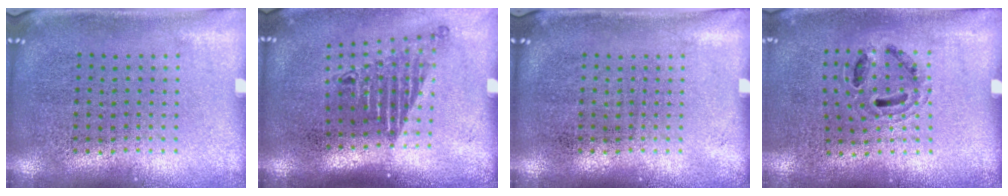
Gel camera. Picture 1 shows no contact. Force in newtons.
{"total": 1.7, "press": 1.2, "slide": 1.2}
{"total": 0.0}
{"total": 0.8, "press": 0.8, "slide": 0.3}